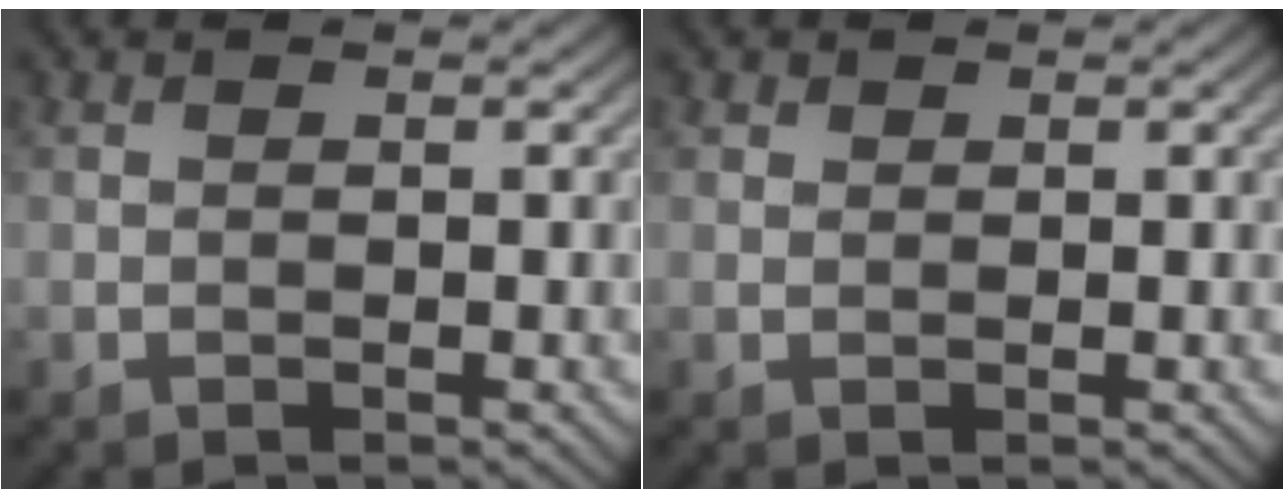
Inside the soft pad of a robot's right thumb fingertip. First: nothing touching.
{"total": 0.7, "force": [0.5, 0.4, 0.1], "torque": [0.001, -0.001, 0.009]}